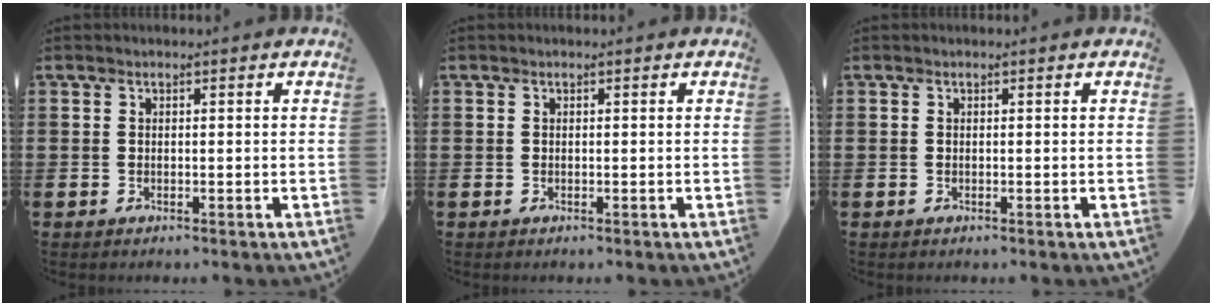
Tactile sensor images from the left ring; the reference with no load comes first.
{"total": 0.0}
{"total": 0.0}